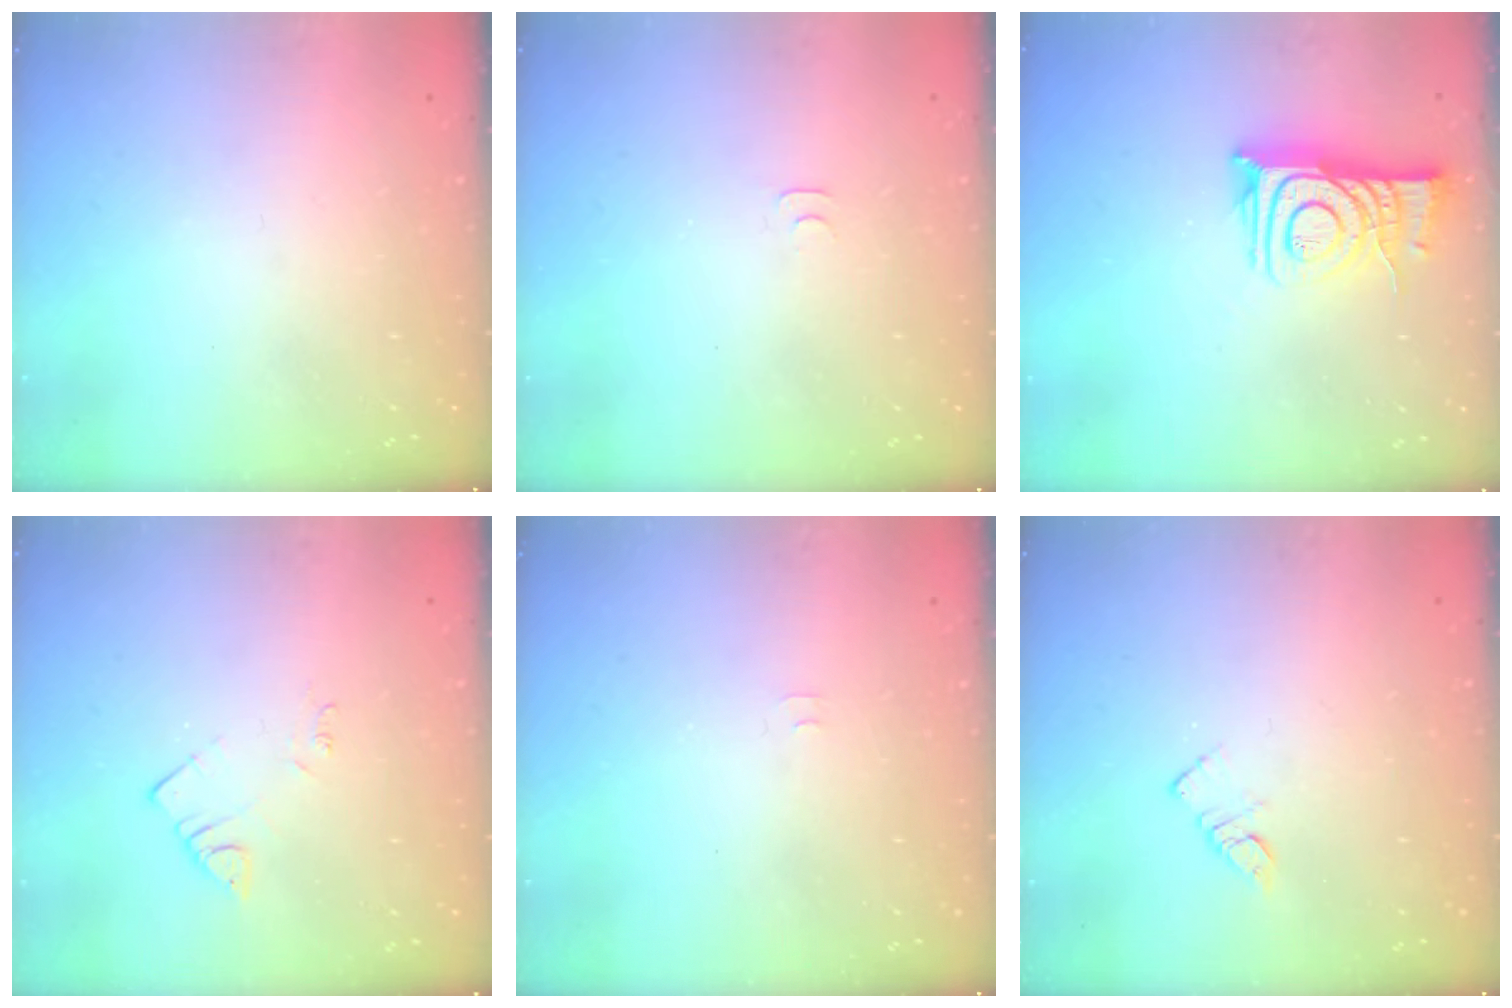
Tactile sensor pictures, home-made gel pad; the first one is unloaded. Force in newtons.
{"total": 3.7, "press": 3.7, "slide": 0.5}
{"total": 11.3, "press": 11.2, "slide": 1.3}
{"total": 2.6, "press": 2.6, "slide": 0.3}
{"total": 4.1, "press": 4.1, "slide": 0.5}
{"total": 3.6, "press": 3.5, "slide": 0.3}